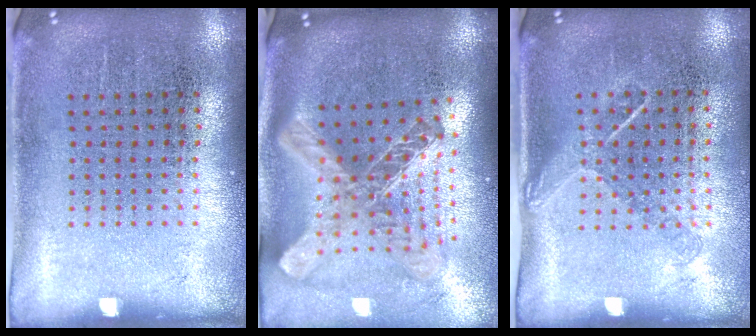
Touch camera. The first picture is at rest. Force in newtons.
{"total": 2.8, "press": 2.1, "slide": 1.9}
{"total": 1.3, "press": 1.0, "slide": 0.9}